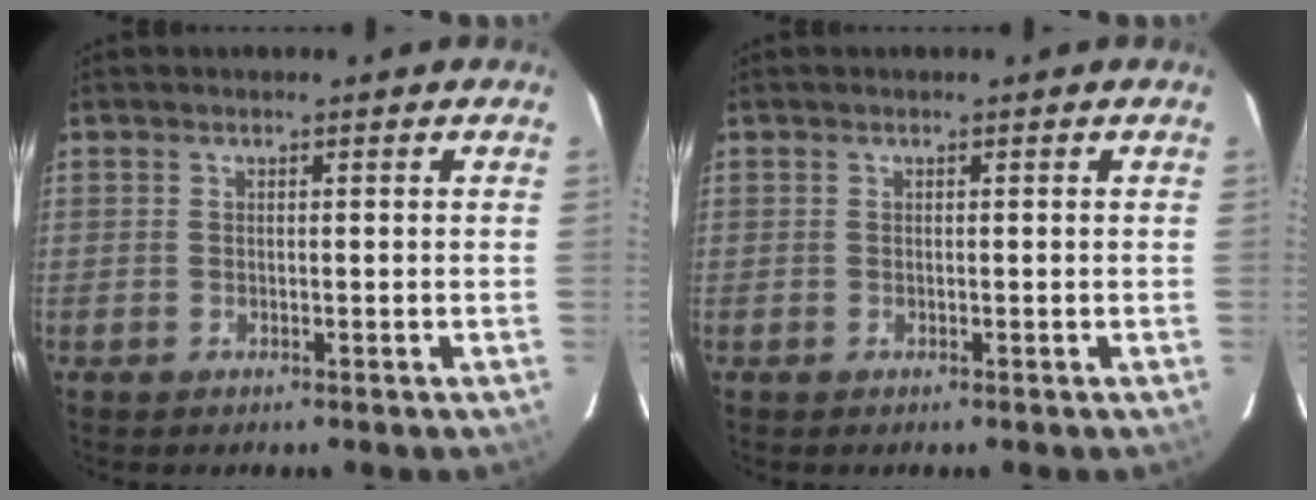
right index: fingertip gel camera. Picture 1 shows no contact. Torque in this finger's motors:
{"motor_torque": [-0.01, -0.01, 0.00, 0.00]}